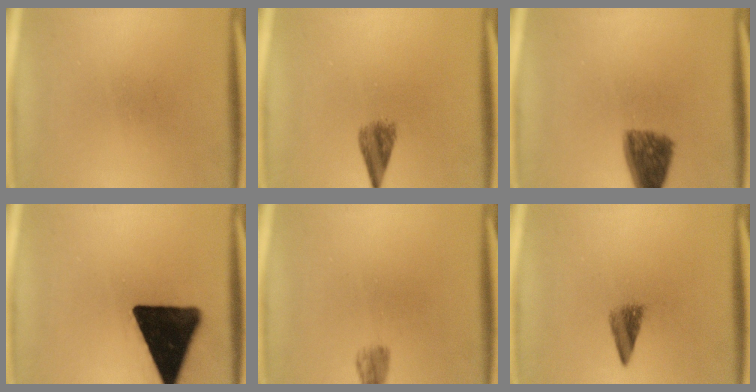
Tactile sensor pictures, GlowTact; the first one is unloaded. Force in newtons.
{"total": 3.5}
{"total": 7.8}
{"total": 18.1}
{"total": 2.1}
{"total": 2.9}